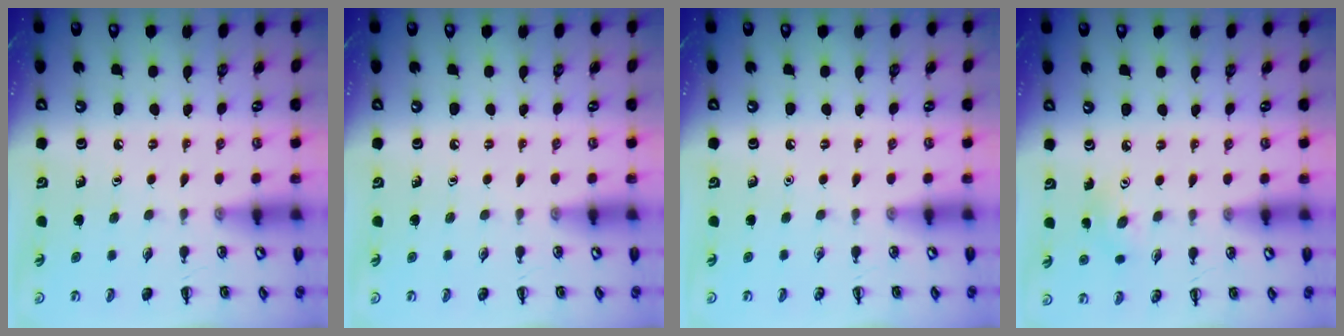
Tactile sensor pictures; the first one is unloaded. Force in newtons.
{"total": 0.0}
{"total": 0.0}
{"total": 5.6, "press": 5.4, "slide": 1.6}